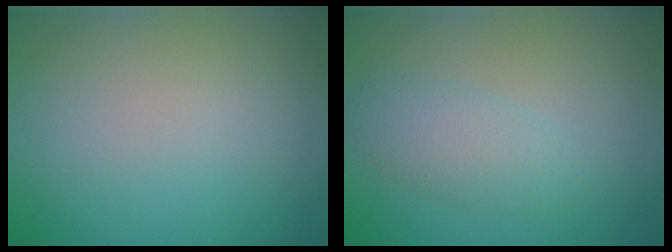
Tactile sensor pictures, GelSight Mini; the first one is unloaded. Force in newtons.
{"total": 2.7, "press": 2.7, "slide": 0.1}